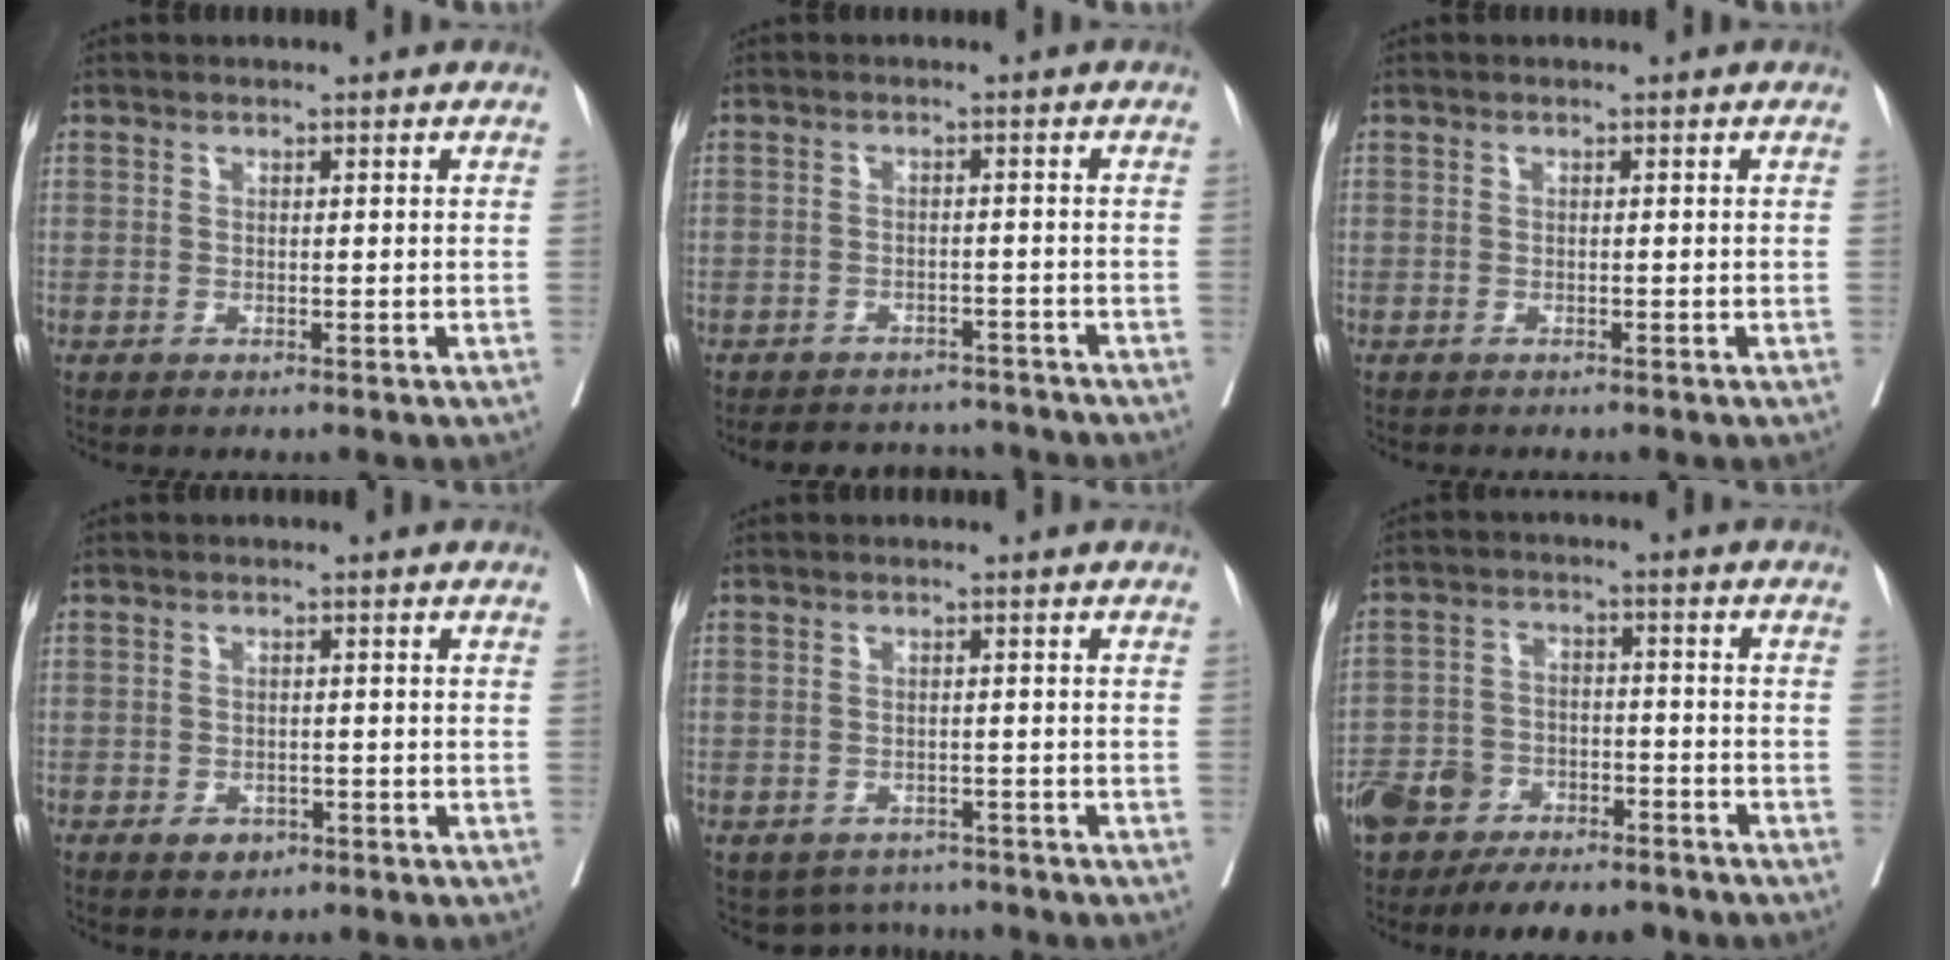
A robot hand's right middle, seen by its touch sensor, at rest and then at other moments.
{"total": 9.3, "force": [-8.6, 3.1, 1.6], "torque": [-0.021, 0.013, -0.106]}
{"total": 0.6, "force": [-0.5, 0.3, 0.0], "torque": [-0.006, 0.002, -0.011]}
{"total": 2.4, "force": [-1.3, 1.7, 1.0], "torque": [-0.010, 0.004, -0.011]}
{"total": 4.5, "force": [-3.9, 2.2, -0.1], "torque": [0.009, 0.011, -0.051]}
{"total": 14.1, "force": [-10.7, 6.7, 6.4], "torque": [-0.119, 0.013, -0.168]}